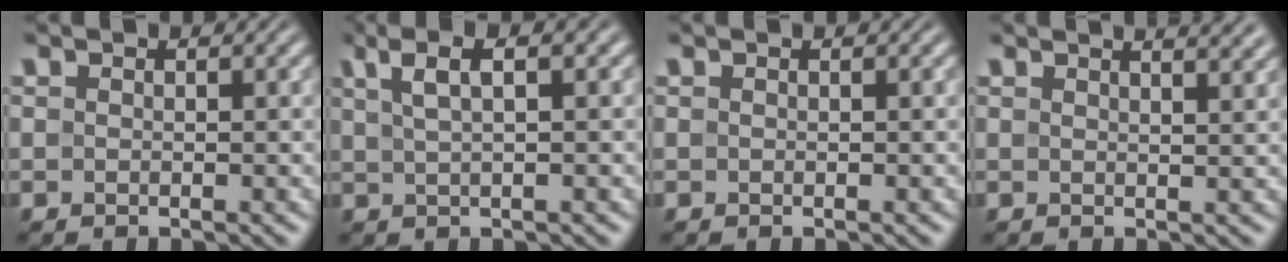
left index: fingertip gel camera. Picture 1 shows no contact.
{"total": 4.8, "force": [2.6, 1.4, 3.8], "torque": [-0.060, 0.013, 0.031]}
{"total": 0.0}
{"total": 4.9, "force": [3.6, 1.9, 2.6], "torque": [-0.003, 0.032, 0.010]}